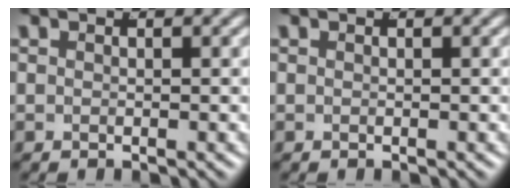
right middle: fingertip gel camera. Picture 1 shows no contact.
{"total": 0.0}